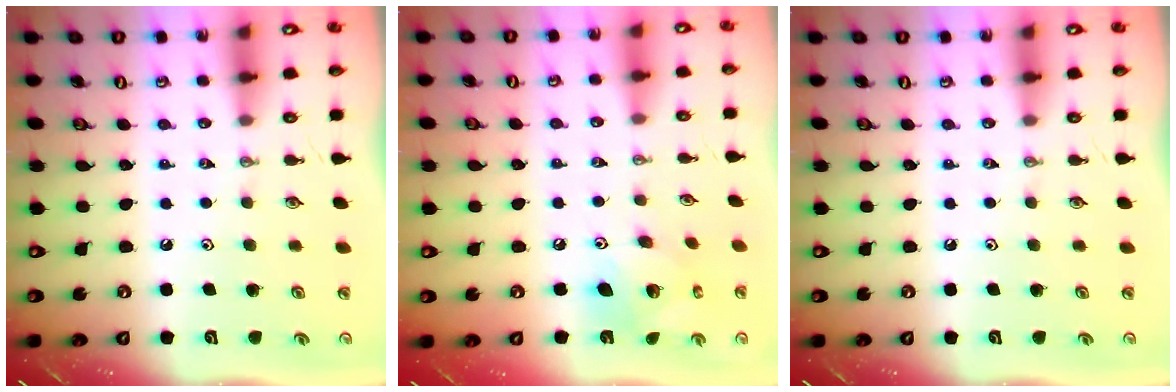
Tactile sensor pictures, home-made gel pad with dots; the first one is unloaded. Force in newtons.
{"total": 11.7, "press": 11.6, "slide": 1.1}
{"total": 0.0}